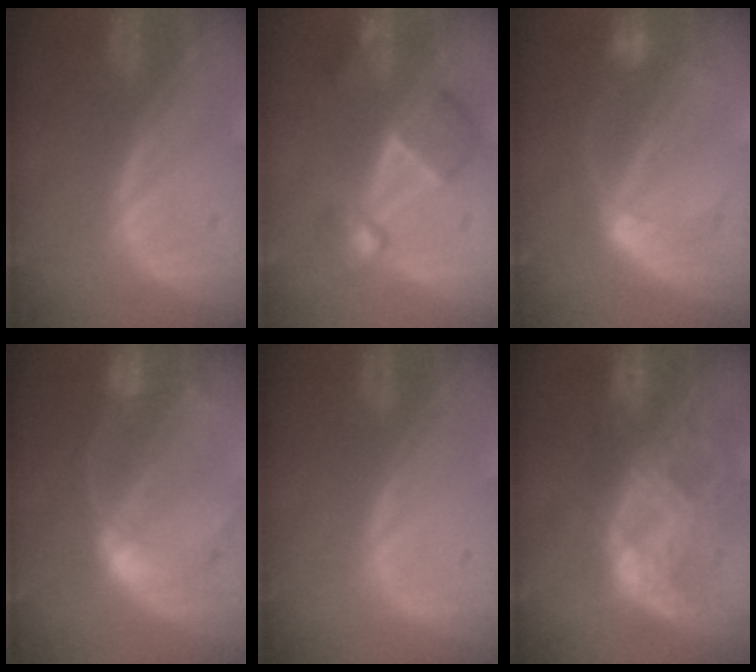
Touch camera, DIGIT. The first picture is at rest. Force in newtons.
{"total": 6.6, "press": 6.6, "slide": 1.1}
{"total": 6.3, "press": 5.6, "slide": 3.0}
{"total": 7.6, "press": 6.6, "slide": 3.7}
{"total": 0.0}
{"total": 9.8, "press": 8.8, "slide": 4.2}